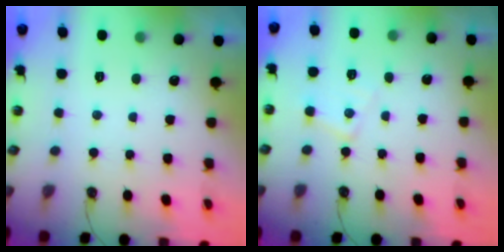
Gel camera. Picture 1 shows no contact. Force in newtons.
{"total": 7.6, "press": 7.6, "slide": 0.5}